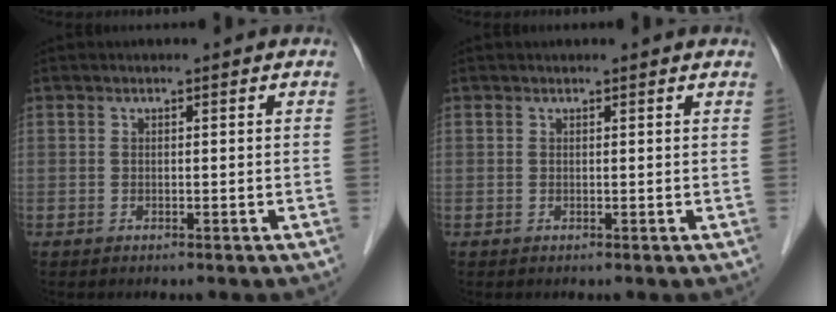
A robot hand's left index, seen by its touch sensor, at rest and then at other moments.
{"total": 1.4, "force": [1.3, 0.1, 0.3], "torque": [-0.011, 0.003, 0.008]}